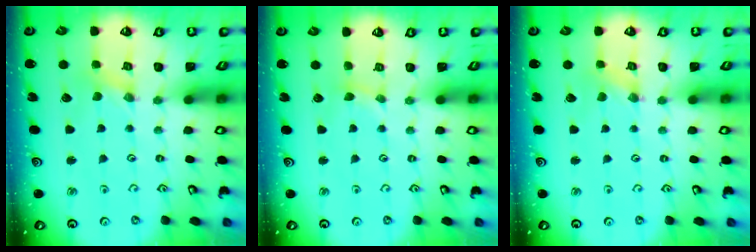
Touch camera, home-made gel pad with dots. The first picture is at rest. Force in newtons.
{"total": 2.3, "press": 2.3, "slide": 0.3}
{"total": 0.0}